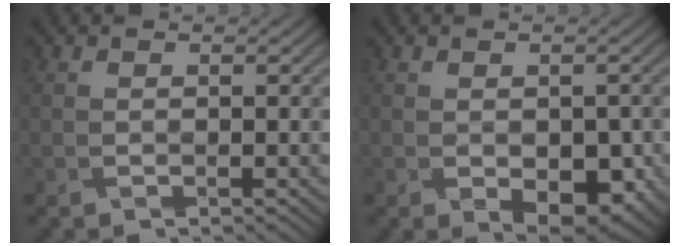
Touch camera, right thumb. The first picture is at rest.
{"total": 5.8, "force": [-2.1, 3.2, 4.3], "torque": [-0.066, -0.018, -0.012]}